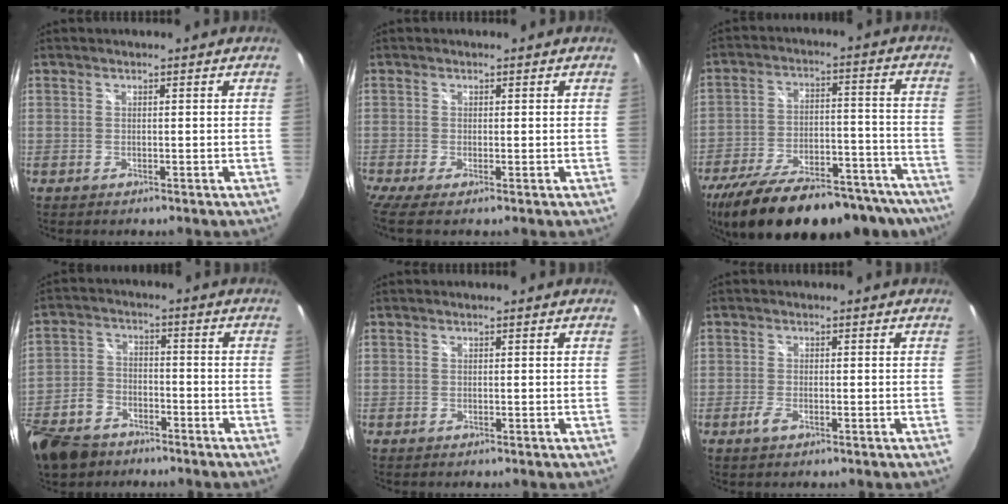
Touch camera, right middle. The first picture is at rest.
{"total": 2.5, "force": [-1.1, -0.3, 2.2], "torque": [-0.049, -0.012, -0.023]}
{"total": 31.2, "force": [-25.2, 10.9, 14.8], "torque": [-0.263, -0.012, -0.339]}
{"total": 13.4, "force": [-8.8, 8.5, 5.7], "torque": [-0.163, 0.001, -0.161]}
{"total": 0.0}
{"total": 1.8, "force": [-1.1, 0.7, 1.2], "torque": [-0.030, -0.004, -0.022]}